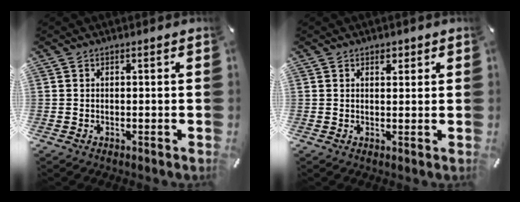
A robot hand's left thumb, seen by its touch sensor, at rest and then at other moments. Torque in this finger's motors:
{"motor_torque": [0.22, -0.32, -0.01, 0.06, 0.04]}